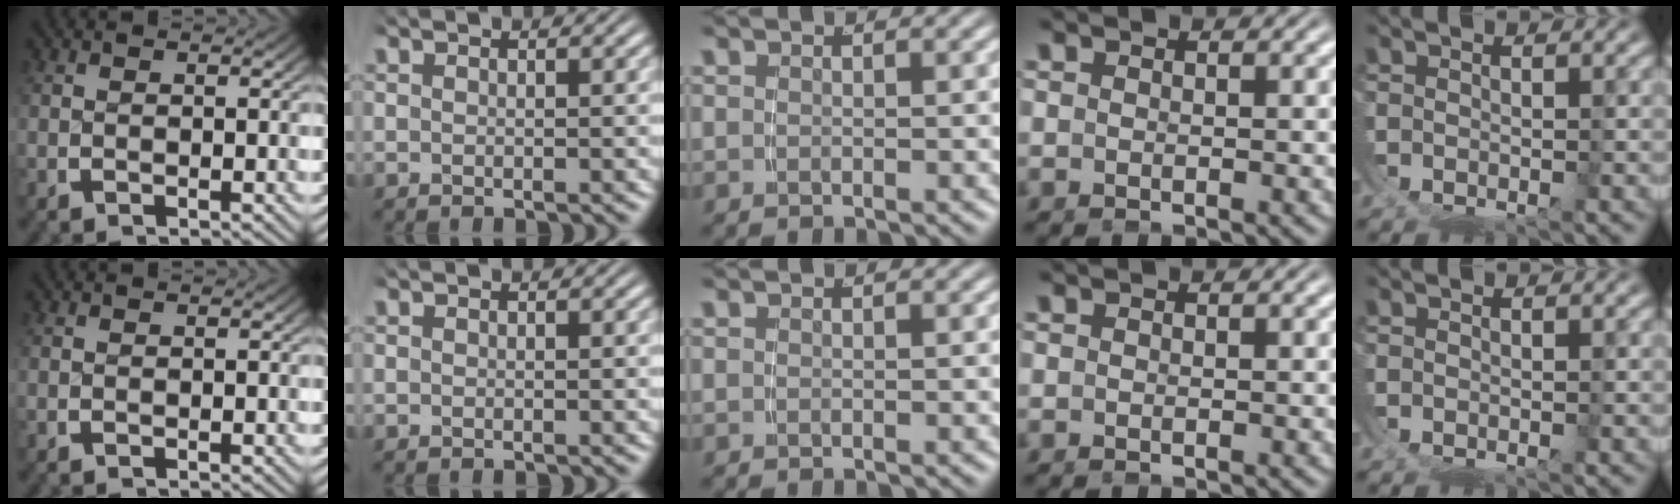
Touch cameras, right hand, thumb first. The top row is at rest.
{}